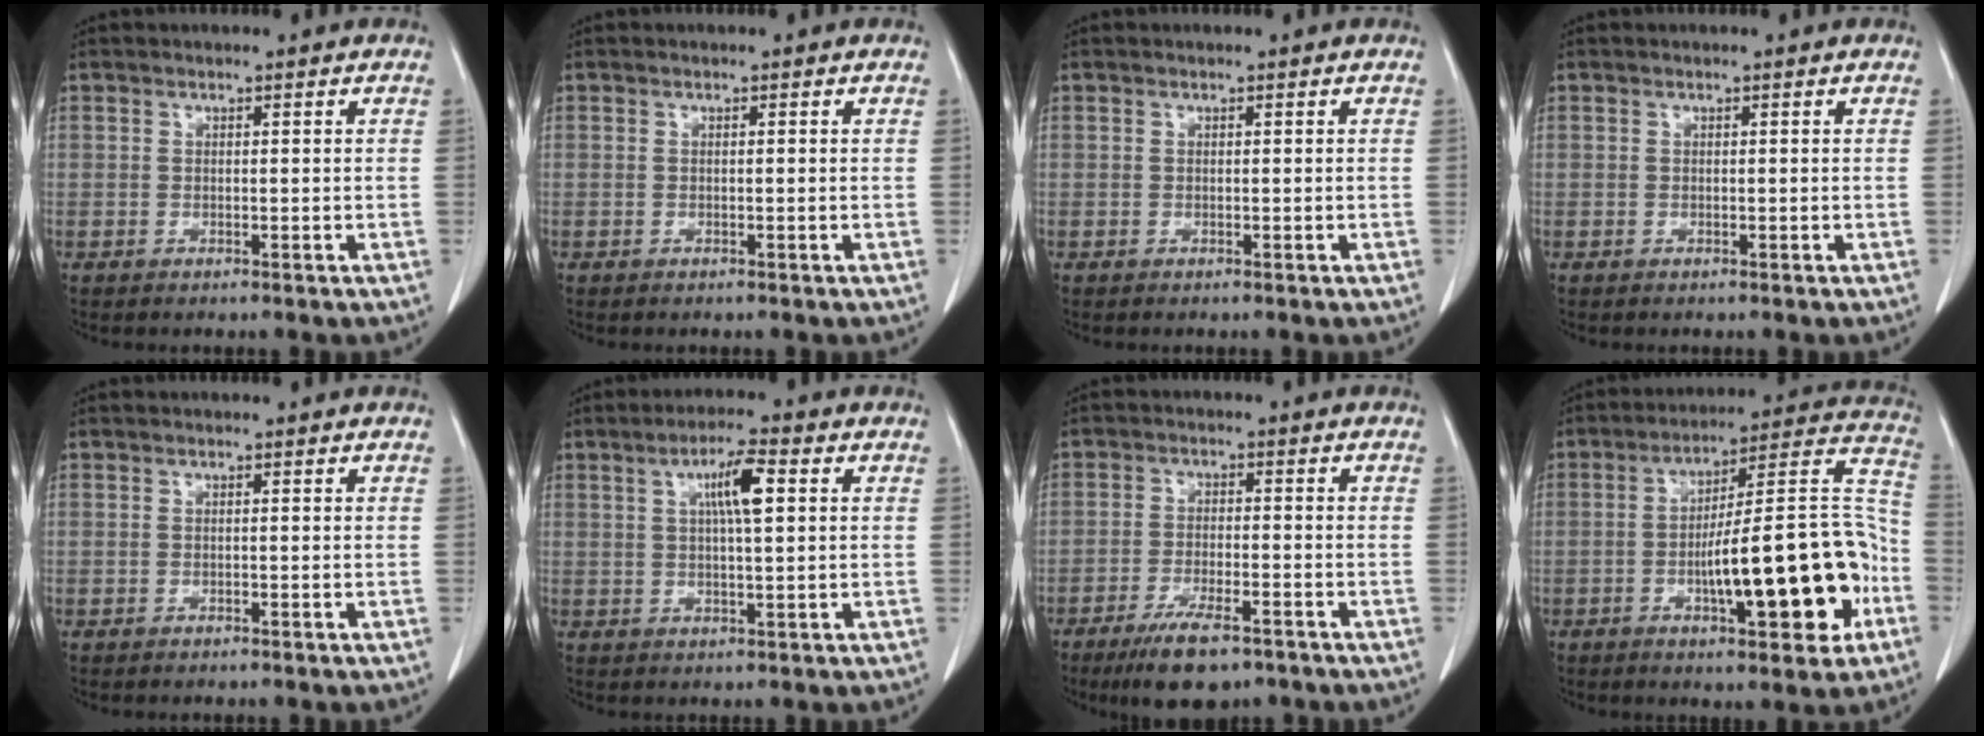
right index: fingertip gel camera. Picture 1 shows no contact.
{"total": 0.0}
{"total": 0.0}
{"total": 0.0}
{"total": 0.0}
{"total": 6.2, "force": [1.8, 0.7, 5.9], "torque": [-0.103, 0.007, 0.029]}
{"total": 8.4, "force": [-5.9, 2.1, 5.6], "torque": [-0.098, -0.014, -0.096]}
{"total": 19.8, "force": [-5.9, 3.8, 18.5], "torque": [-0.244, 0.035, -0.078]}